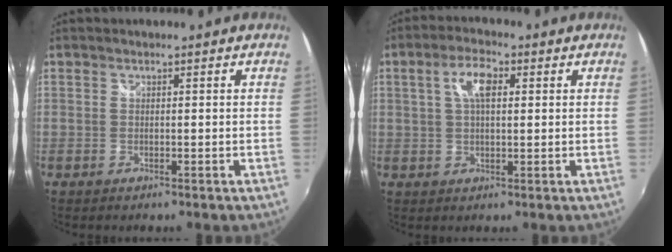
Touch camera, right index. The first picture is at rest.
{"total": 5.8, "force": [1.6, 2.5, 5.0], "torque": [-0.093, 0.014, 0.028]}